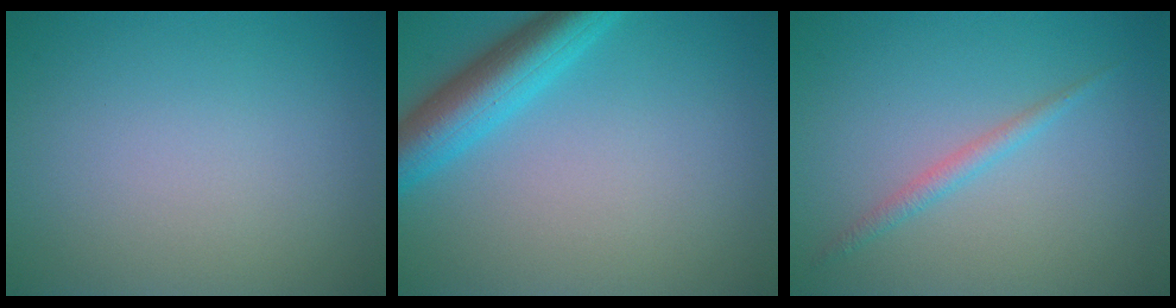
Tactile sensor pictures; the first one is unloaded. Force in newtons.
{"total": 5.5, "press": 5.5, "slide": 0.3}
{"total": 1.4, "press": 1.4, "slide": 0.1}